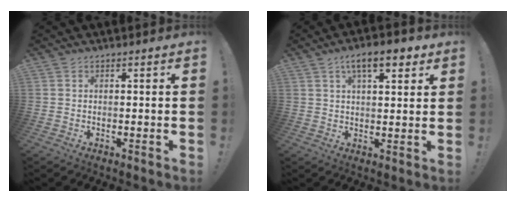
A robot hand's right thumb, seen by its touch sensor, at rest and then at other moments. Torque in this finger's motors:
{"motor_torque": [-0.54, 0.73, 0.35, 0.11, 0.01]}